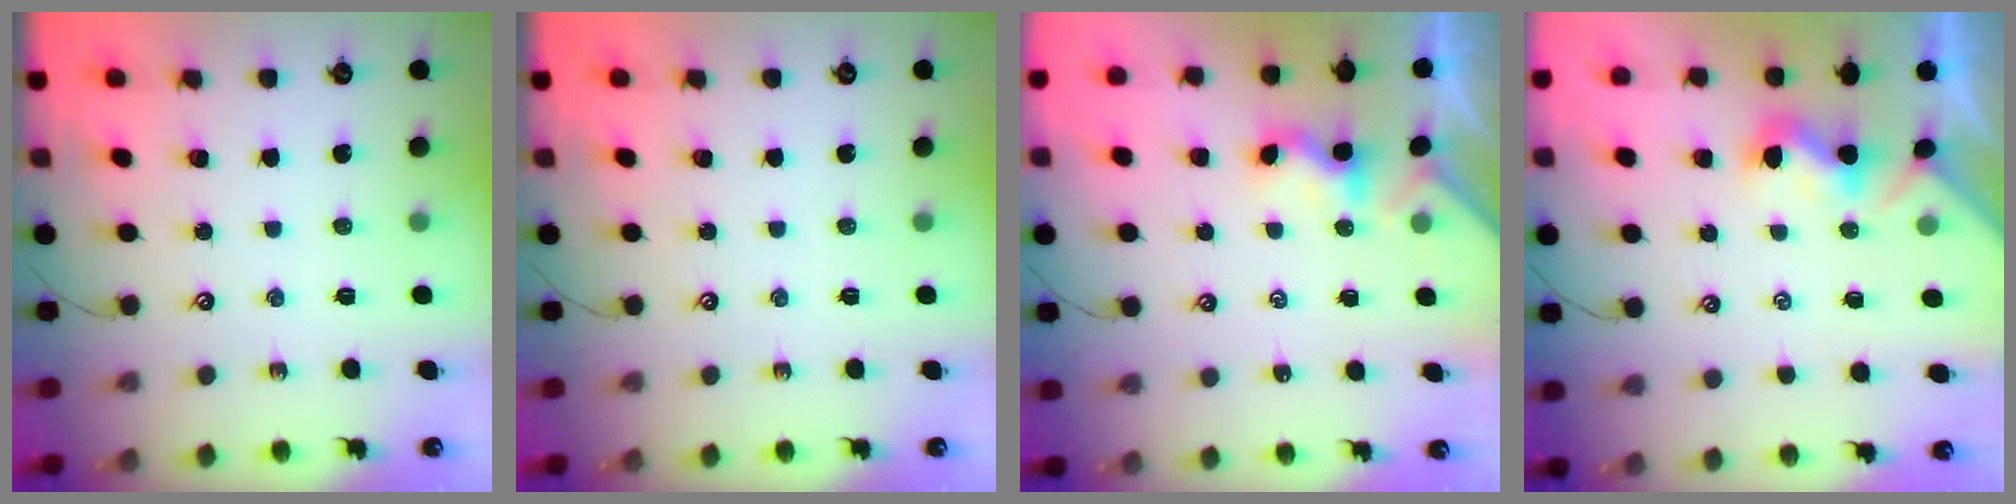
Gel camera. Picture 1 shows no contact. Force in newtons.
{"total": 0.0}
{"total": 1.7, "press": 1.6, "slide": 0.5}
{"total": 1.0, "press": 0.8, "slide": 0.6}